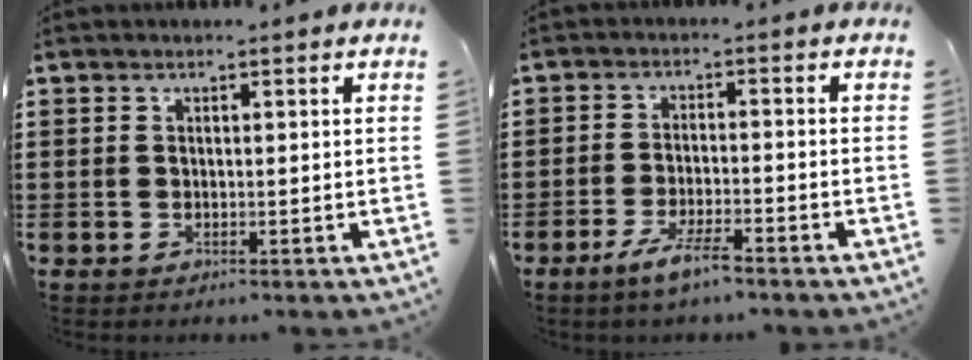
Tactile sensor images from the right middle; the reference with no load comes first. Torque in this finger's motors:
{"motor_torque": [2.14, 0.00, 0.10, 0.05]}